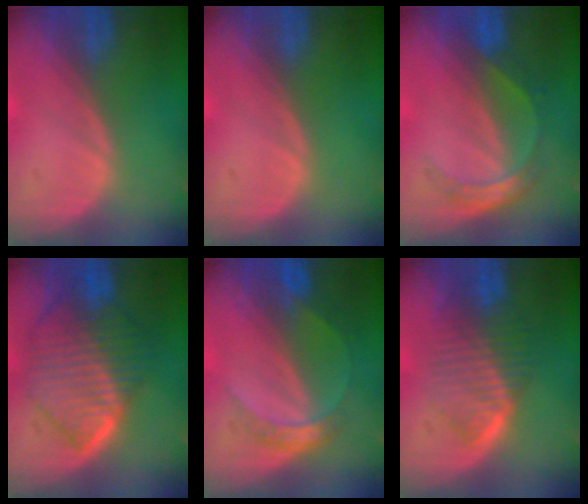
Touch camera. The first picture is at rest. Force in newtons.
{"total": 0.0}
{"total": 5.6, "press": 4.8, "slide": 2.8}
{"total": 10.5, "press": 10.4, "slide": 1.0}
{"total": 4.8, "press": 4.5, "slide": 1.6}
{"total": 6.4, "press": 6.4, "slide": 0.9}